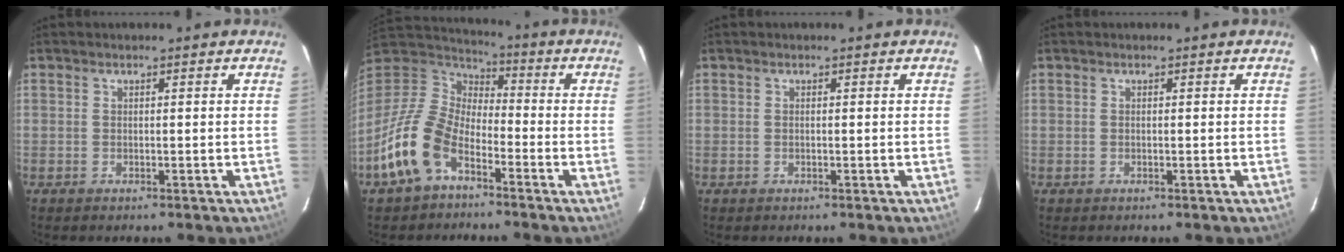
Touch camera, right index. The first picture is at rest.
{"total": 14.9, "force": [-7.9, 8.4, 9.4], "torque": [-0.199, 0.002, -0.160]}
{"total": 0.0}
{"total": 0.0}